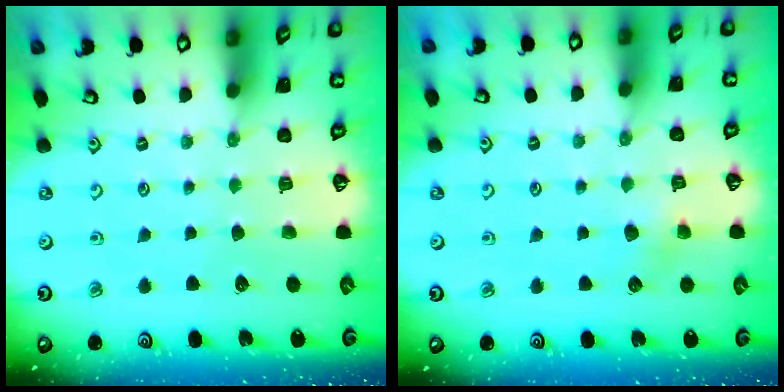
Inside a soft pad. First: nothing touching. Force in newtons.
{"total": 3.8, "press": 3.7, "slide": 0.7}